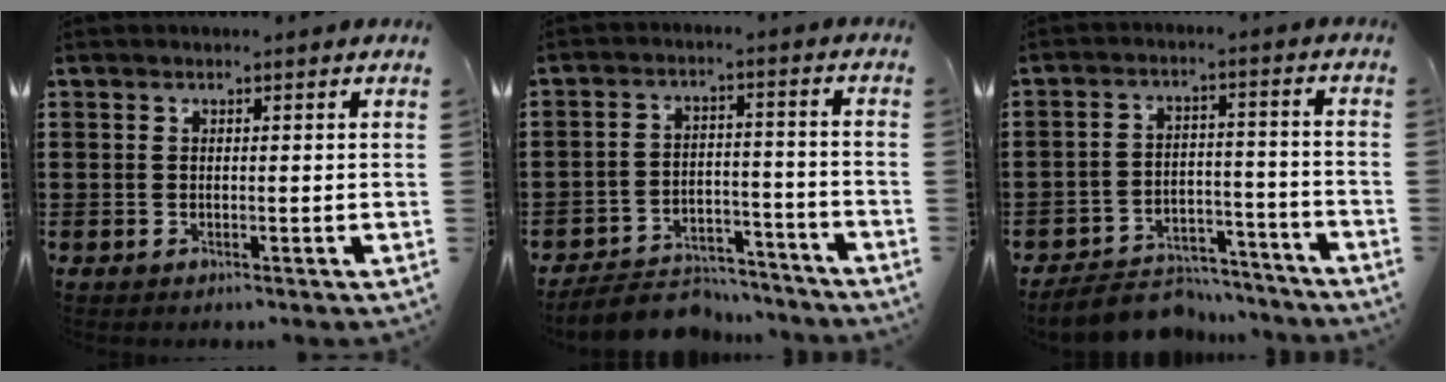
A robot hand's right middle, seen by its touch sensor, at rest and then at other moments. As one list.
[{"total": 6.2, "force": [-5.9, 1.4, 1.0], "torque": [-0.018, 0.015, -0.117]}, {"total": 6.8, "force": [-6.5, 1.7, 1.0], "torque": [-0.016, 0.020, -0.126]}]